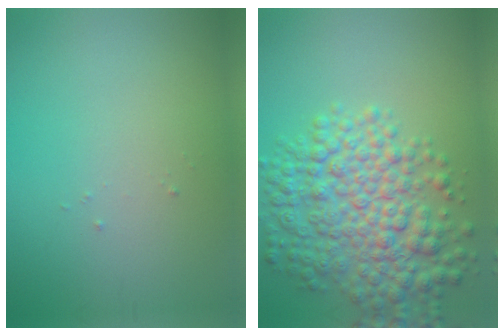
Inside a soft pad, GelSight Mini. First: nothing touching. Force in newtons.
{"total": 7.9, "press": 7.9, "slide": 0.2}